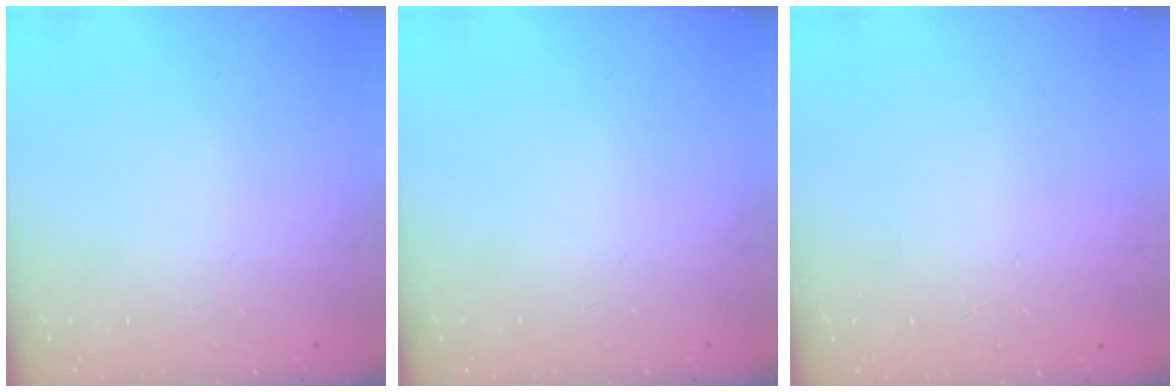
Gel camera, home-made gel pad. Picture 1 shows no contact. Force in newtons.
{"total": 0.0}
{"total": 0.0}